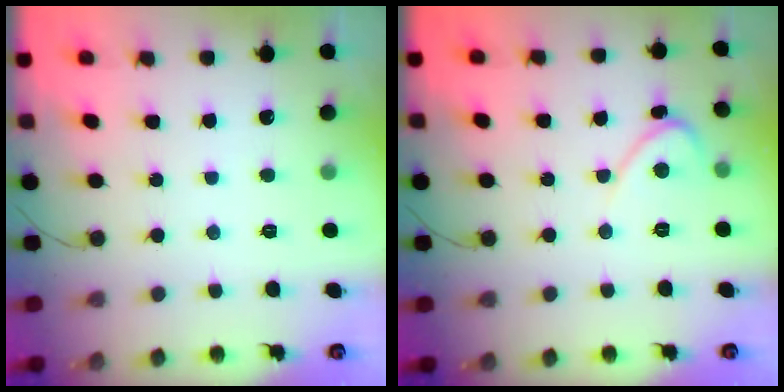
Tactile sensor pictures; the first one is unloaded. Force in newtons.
{"total": 3.9, "press": 3.9, "slide": 0.2}